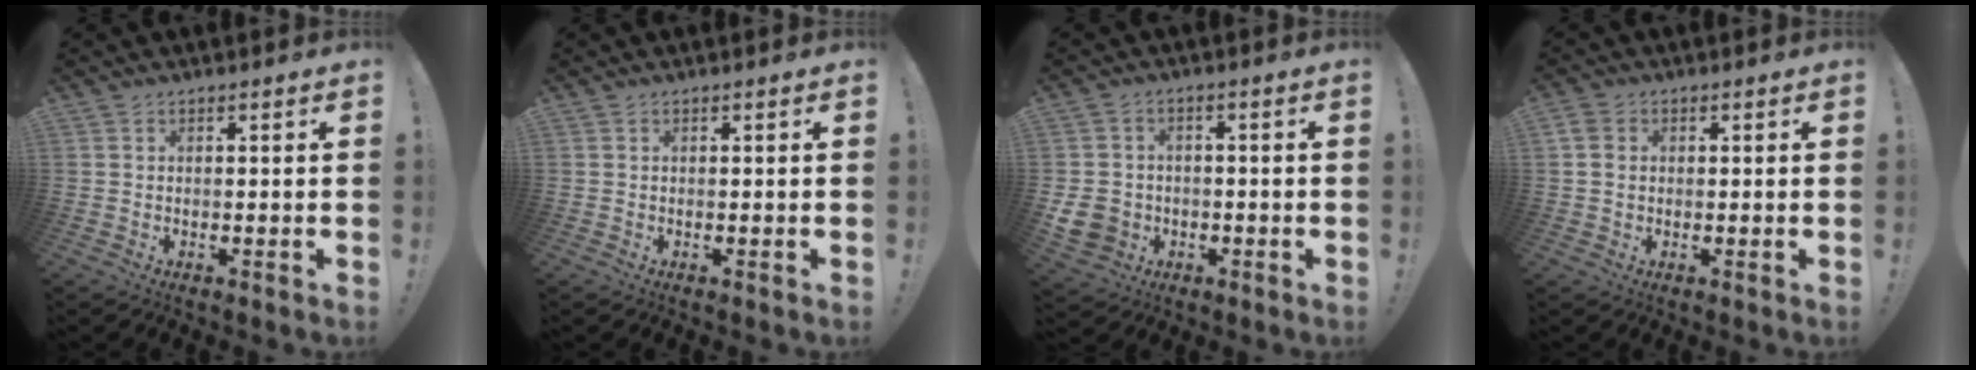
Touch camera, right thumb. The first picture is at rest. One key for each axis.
{"total": 0.0}
{"total": 8.5, "fx": -2.5, "fy": 7.2, "fz": 3.7, "tx": -0.081, "ty": 0.014, "tz": -0.043}
{"total": 3.8, "fx": 0.8, "fy": 3.1, "fz": 2.1, "tx": -0.040, "ty": 0.009, "tz": 0.019}